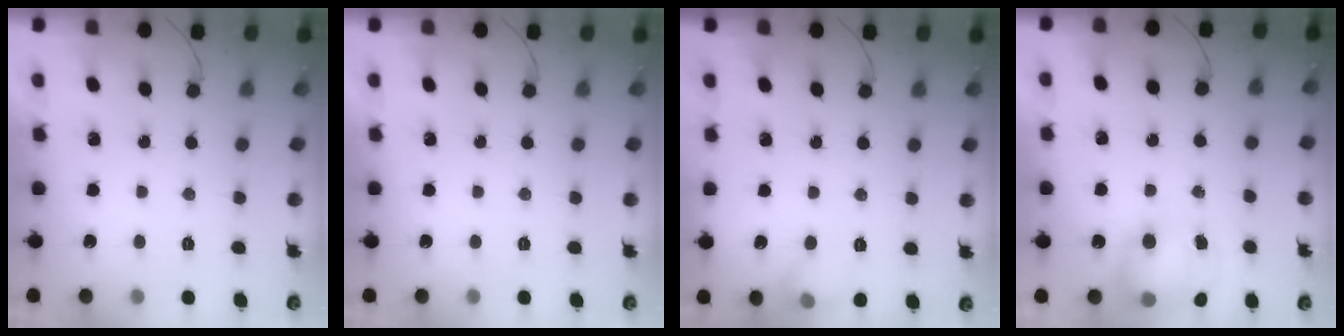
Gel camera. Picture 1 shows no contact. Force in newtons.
{"total": 0.0}
{"total": 6.5, "press": 6.4, "slide": 1.3}
{"total": 8.1, "press": 8.0, "slide": 1.4}